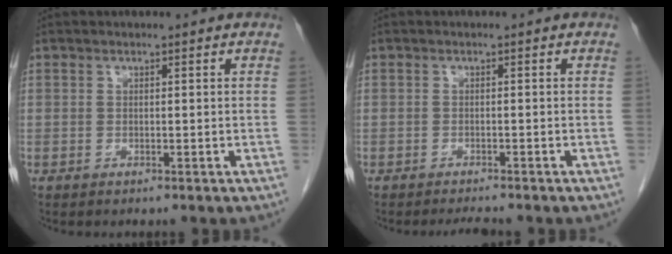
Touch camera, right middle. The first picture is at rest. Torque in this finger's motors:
{"motor_torque": [-0.01, 0.03, -0.01, 0.00]}